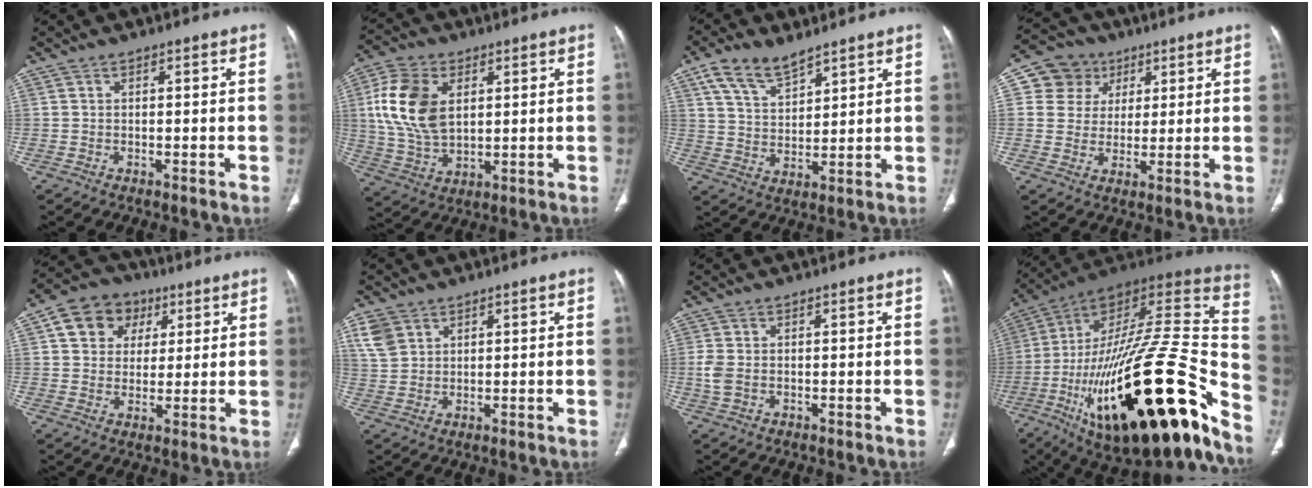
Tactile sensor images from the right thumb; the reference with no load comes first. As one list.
[{"total": 14.1, "force": [3.4, 8.9, 10.4], "torque": [-0.198, -0.004, 0.068]}, {"total": 9.1, "force": [6.2, 4.4, 5.1], "torque": [-0.080, -0.027, 0.125]}, {"total": 8.8, "force": [3.4, 7.9, 1.7], "torque": [0.006, -0.005, 0.057]}, {"total": 10.2, "force": [3.7, 8.5, 4.1], "torque": [-0.041, -0.002, 0.056]}, {"total": 5.1, "force": [2.7, 3.7, 2.1], "torque": [-0.033, -0.005, 0.064]}, {"total": 2.9, "force": [-0.4, 1.9, 2.2], "torque": [-0.066, 0.002, -0.007]}, {"total": 42.9, "force": [-19.1, 12.7, 36.2], "torque": [-0.544, 0.056, -0.303]}]